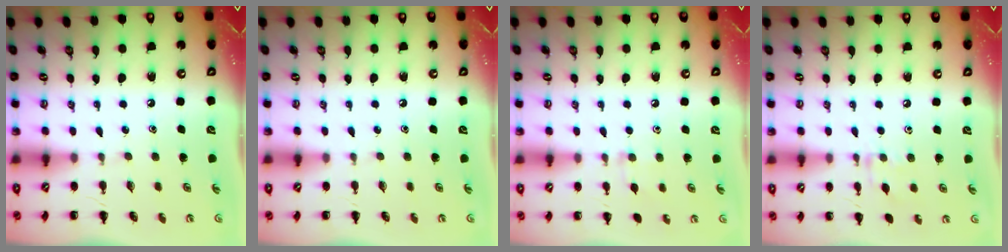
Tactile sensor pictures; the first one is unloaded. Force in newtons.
{"total": 0.0}
{"total": 6.1, "press": 5.6, "slide": 2.4}
{"total": 5.8, "press": 5.5, "slide": 1.6}